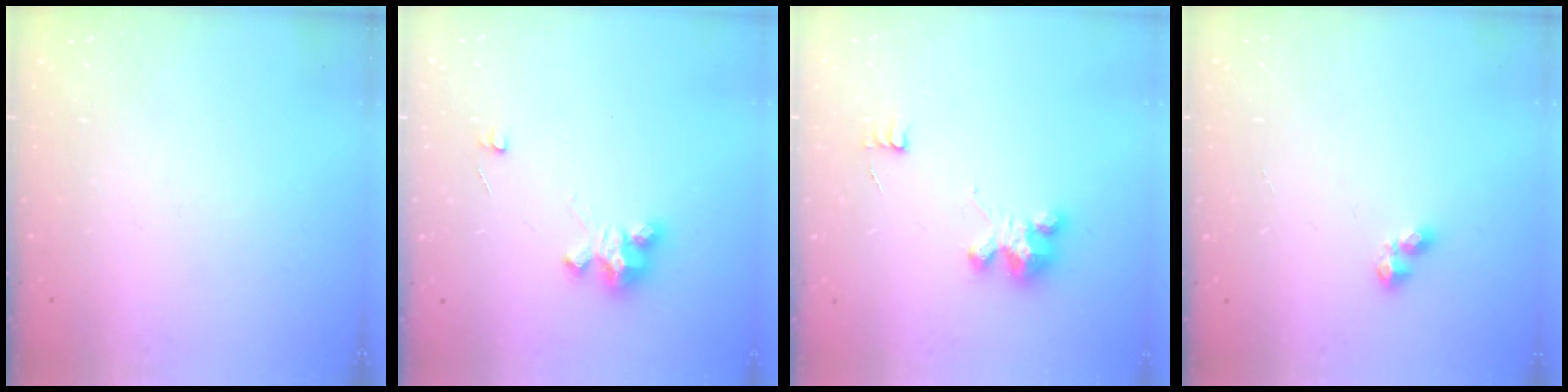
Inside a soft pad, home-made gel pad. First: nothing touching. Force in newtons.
{"total": 3.9, "press": 3.9, "slide": 0.1}
{"total": 6.0, "press": 6.0, "slide": 0.2}
{"total": 2.7, "press": 2.6, "slide": 0.5}